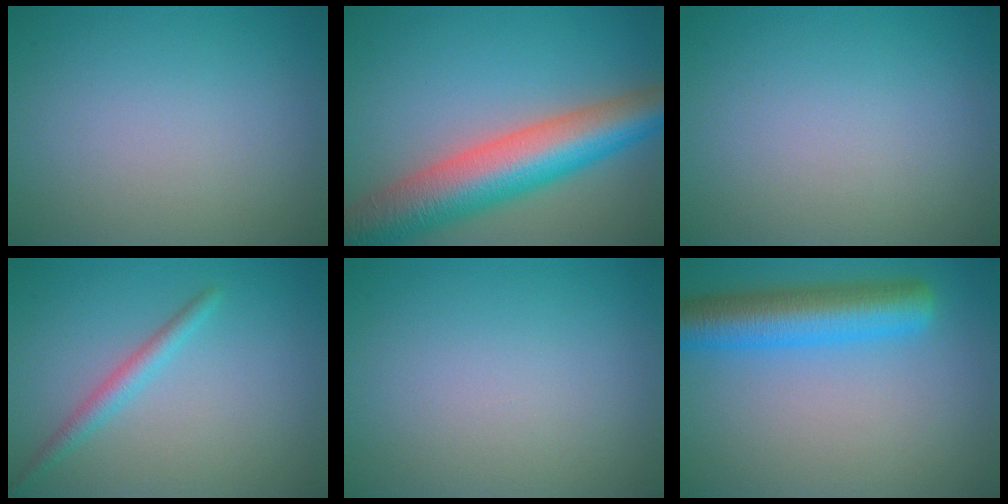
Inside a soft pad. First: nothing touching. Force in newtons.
{"total": 10.3, "press": 10.3, "slide": 0.5}
{"total": 0.0}
{"total": 1.9, "press": 1.9, "slide": 0.1}
{"total": 0.0}
{"total": 6.8, "press": 6.8, "slide": 0.3}